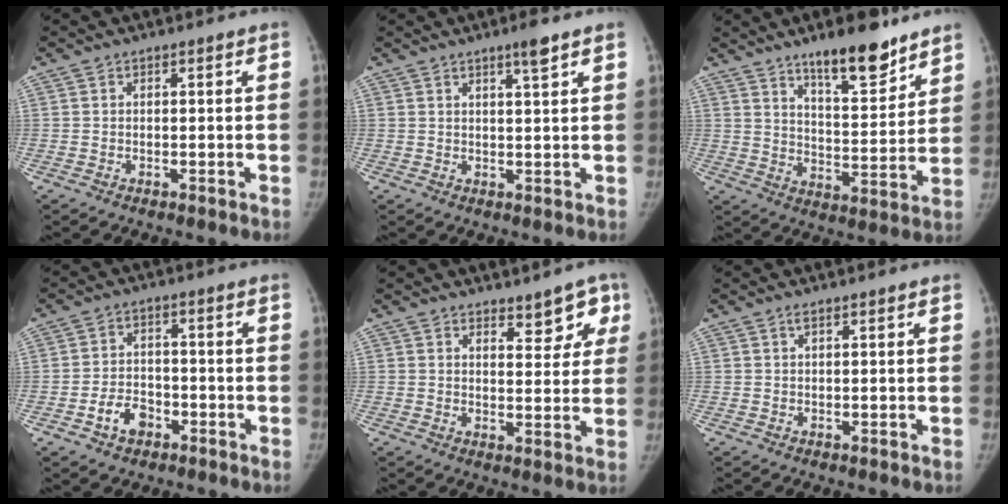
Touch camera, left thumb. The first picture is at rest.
{"total": 3.4, "force": [2.3, 0.0, 2.5], "torque": [-0.042, -0.016, 0.039]}
{"total": 13.6, "force": [10.1, 3.8, 8.2], "torque": [-0.098, -0.073, 0.164]}
{"total": 5.5, "force": [-2.7, 3.9, 2.8], "torque": [-0.035, 0.024, -0.044]}
{"total": 6.3, "force": [4.3, 3.1, 3.4], "torque": [0.000, -0.023, 0.054]}
{"total": 0.9, "force": [0.7, 0.1, 0.6], "torque": [-0.013, 0.001, 0.014]}